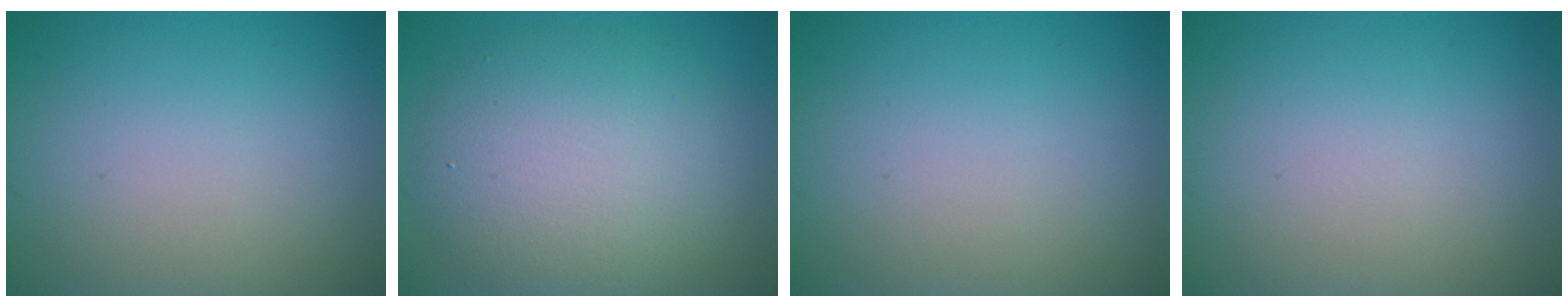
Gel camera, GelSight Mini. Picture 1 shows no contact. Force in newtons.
{"total": 7.5, "press": 7.5, "slide": 0.6}
{"total": 0.0}
{"total": 0.0}